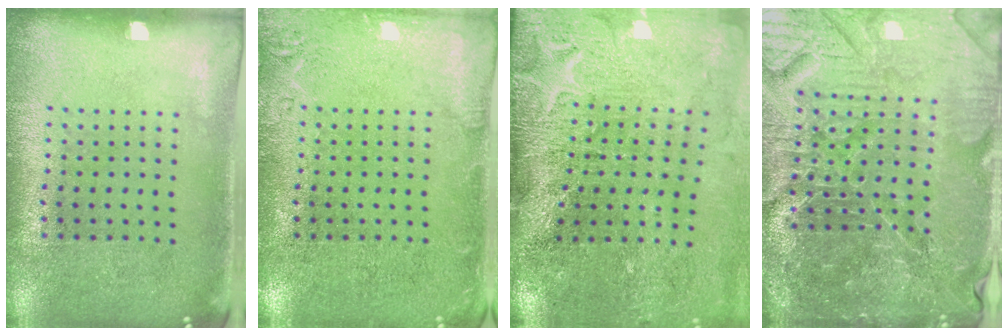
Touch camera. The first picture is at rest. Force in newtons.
{"total": 2.0, "press": 2.0, "slide": 0.4}
{"total": 3.6, "press": 3.3, "slide": 1.4}
{"total": 6.2, "press": 5.7, "slide": 2.5}